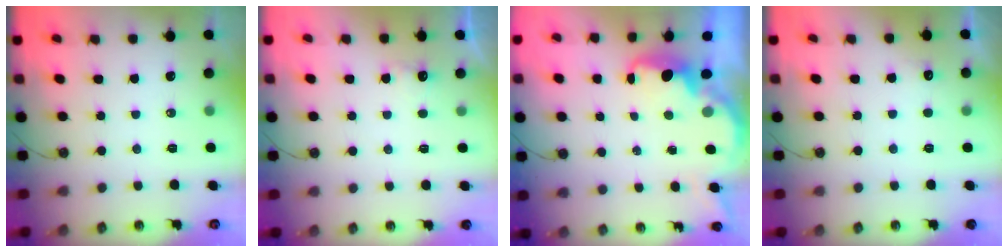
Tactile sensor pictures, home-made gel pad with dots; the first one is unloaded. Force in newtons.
{"total": 2.8, "press": 2.7, "slide": 0.9}
{"total": 2.4, "press": 2.3, "slide": 0.7}
{"total": 4.3, "press": 4.1, "slide": 1.1}